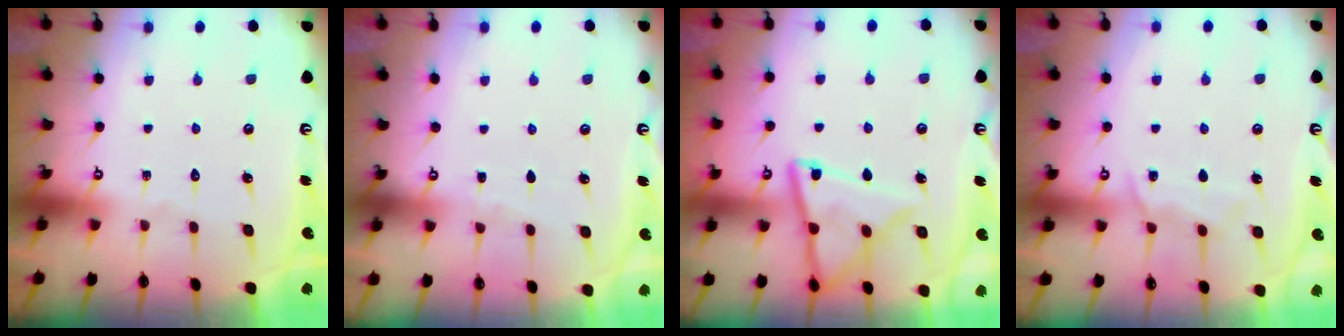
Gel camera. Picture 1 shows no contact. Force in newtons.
{"total": 2.3, "press": 2.2, "slide": 0.3}
{"total": 14.1, "press": 14.1, "slide": 1.3}
{"total": 6.6, "press": 6.5, "slide": 0.6}